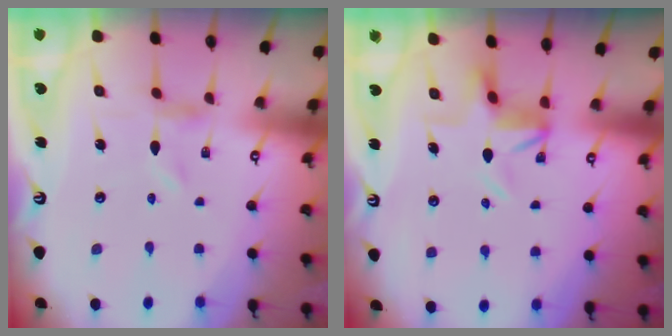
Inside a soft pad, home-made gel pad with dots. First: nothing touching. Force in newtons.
{"total": 4.4, "press": 3.9, "slide": 2.1}